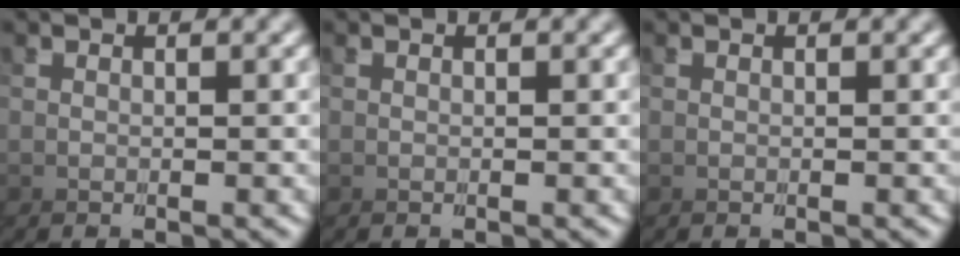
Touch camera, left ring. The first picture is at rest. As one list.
[{"total": 0.0}, {"total": 0.0}]